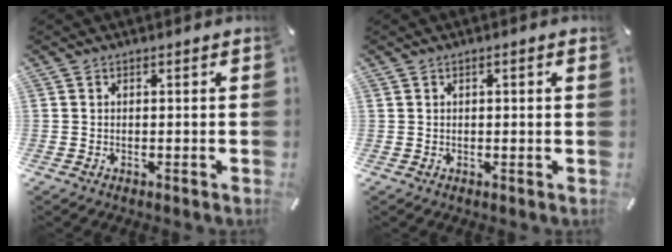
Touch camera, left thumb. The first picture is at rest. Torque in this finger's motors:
{"motor_torque": [0.05, -0.39, 0.11, 0.01, -0.02]}